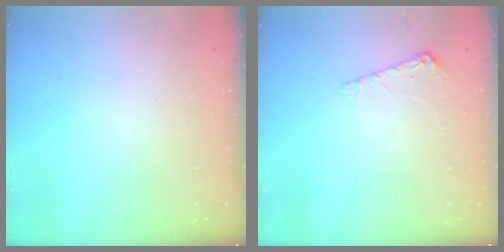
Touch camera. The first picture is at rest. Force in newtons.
{"total": 5.7, "press": 5.7, "slide": 0.5}